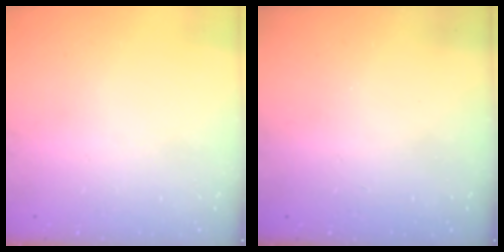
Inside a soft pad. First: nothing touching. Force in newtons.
{"total": 0.0}